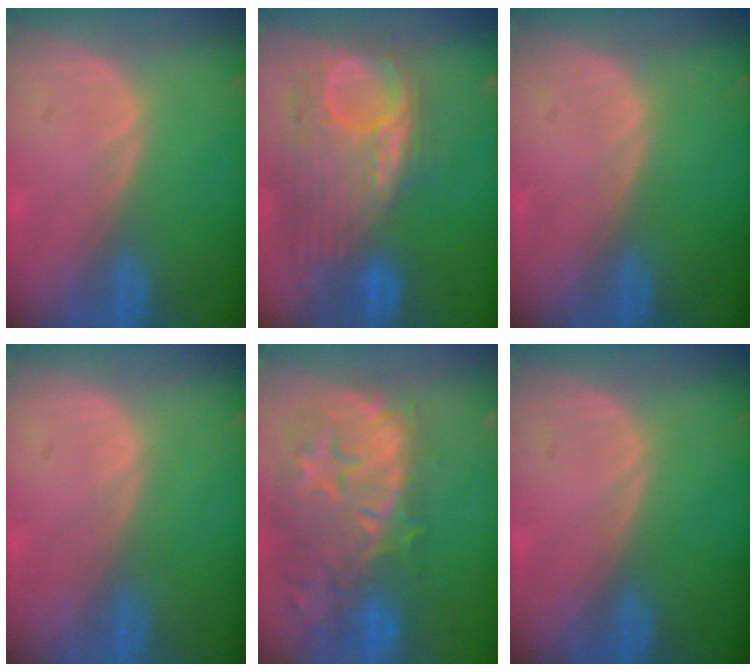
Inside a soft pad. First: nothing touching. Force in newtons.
{"total": 11.7, "press": 10.3, "slide": 5.5}
{"total": 0.0}
{"total": 0.0}
{"total": 13.7, "press": 11.8, "slide": 6.9}
{"total": 0.0}